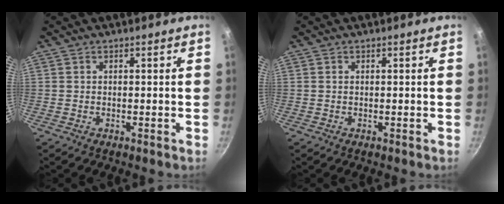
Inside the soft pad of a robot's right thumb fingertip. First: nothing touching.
{"total": 0.0}